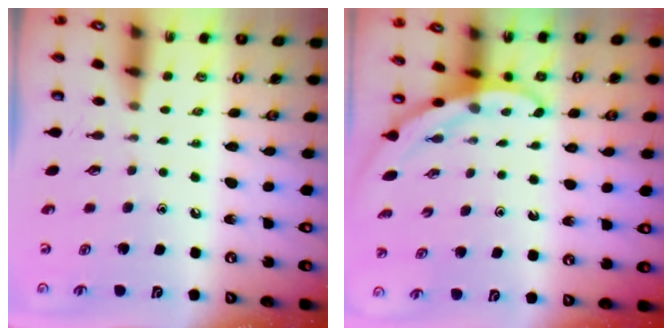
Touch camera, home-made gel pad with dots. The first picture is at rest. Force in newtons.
{"total": 3.2, "press": 3.2, "slide": 0.1}